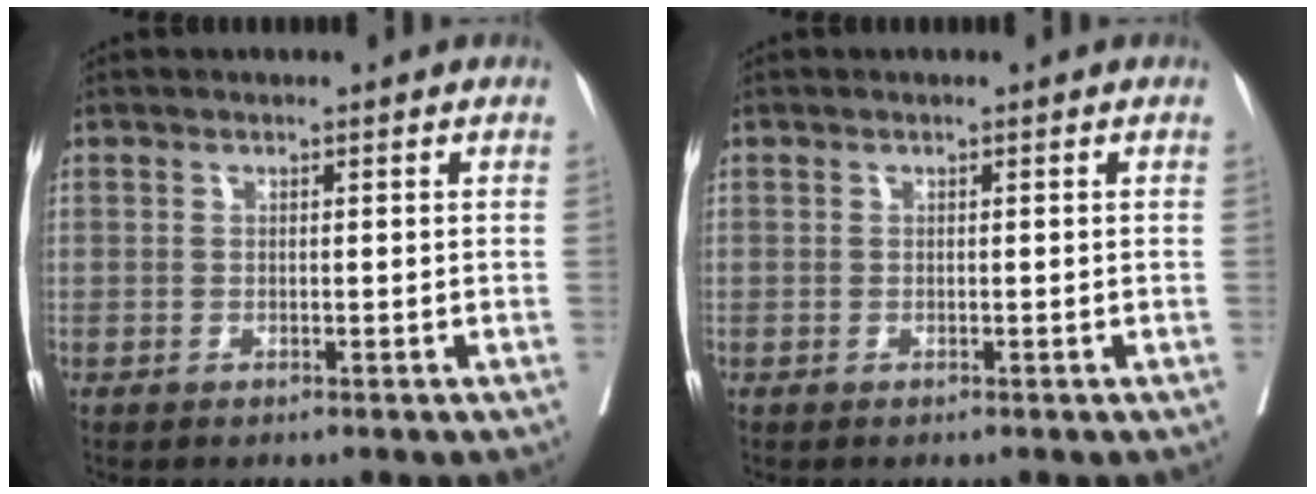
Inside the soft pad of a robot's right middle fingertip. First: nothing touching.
{"total": 0.0}